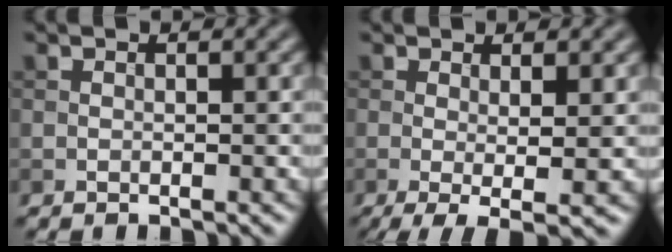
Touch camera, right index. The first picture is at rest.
{"total": 4.4, "force": [-0.5, 1.0, 4.2], "torque": [-0.065, -0.008, -0.009]}